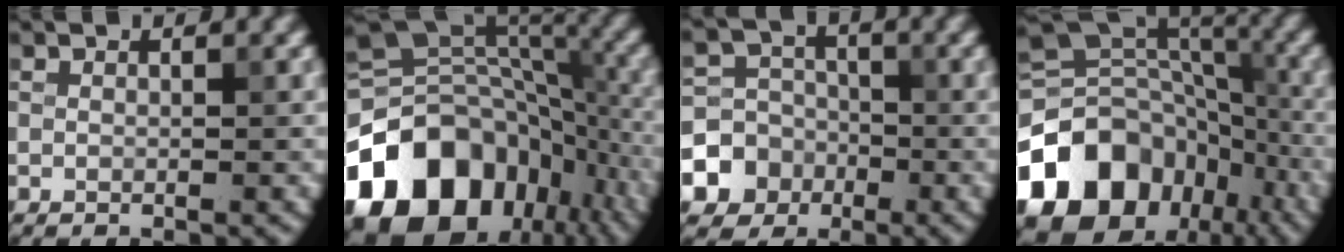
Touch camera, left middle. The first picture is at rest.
{"total": 17.5, "force": [-8.9, 11.8, 9.4], "torque": [-0.195, -0.003, -0.153]}
{"total": 6.9, "force": [-2.6, 6.3, 1.0], "torque": [-0.010, -0.001, -0.067]}
{"total": 15.8, "force": [-8.1, 11.4, 7.4], "torque": [-0.160, 0.009, -0.141]}